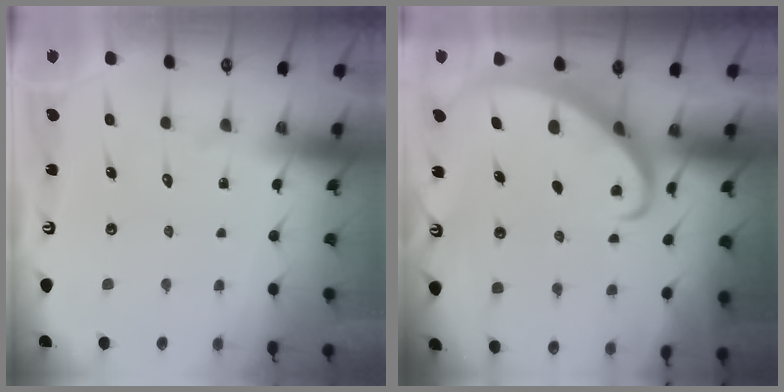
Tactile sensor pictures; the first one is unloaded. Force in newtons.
{"total": 2.2, "press": 2.2, "slide": 0.3}